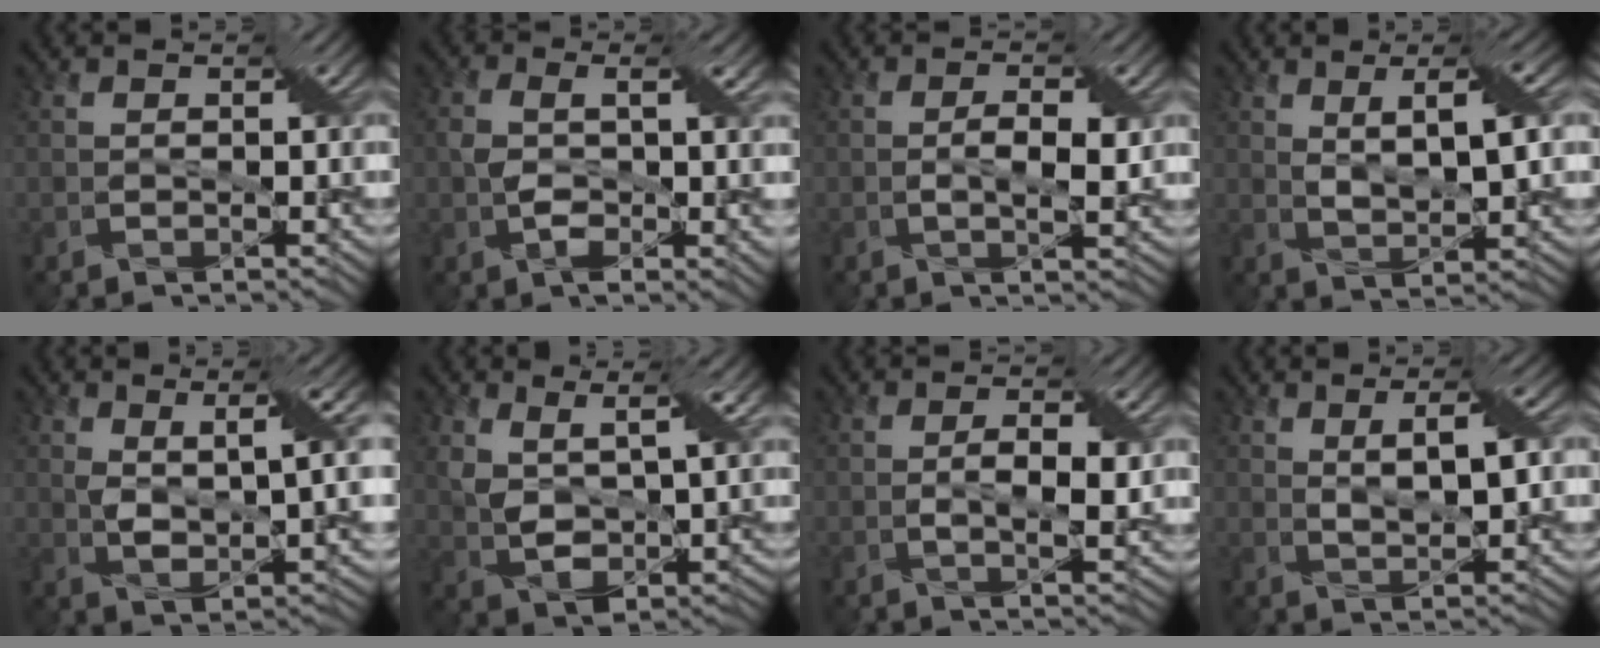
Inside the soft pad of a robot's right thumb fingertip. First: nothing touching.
{"total": 4.6, "force": [-0.3, 1.9, 4.2], "torque": [-0.080, -0.003, -0.007]}
{"total": 2.5, "force": [0.0, 0.7, 2.4], "torque": [-0.043, 0.000, 0.000]}
{"total": 4.3, "force": [2.0, 0.8, 3.8], "torque": [-0.066, -0.001, 0.039]}
{"total": 5.0, "force": [1.9, 1.2, 4.5], "torque": [-0.083, 0.000, 0.036]}
{"total": 5.3, "force": [2.4, 2.5, 4.0], "torque": [-0.097, -0.008, 0.047]}
{"total": 2.8, "force": [0.1, 0.9, 2.7], "torque": [-0.049, -0.001, 0.000]}
{"total": 3.3, "force": [1.6, 0.5, 2.9], "torque": [-0.047, -0.003, 0.032]}